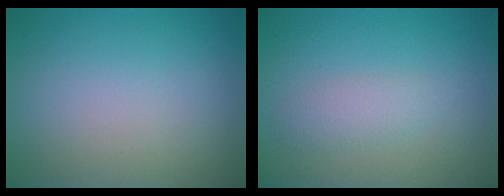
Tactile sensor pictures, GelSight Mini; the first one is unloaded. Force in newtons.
{"total": 1.7, "press": 1.7, "slide": 0.1}